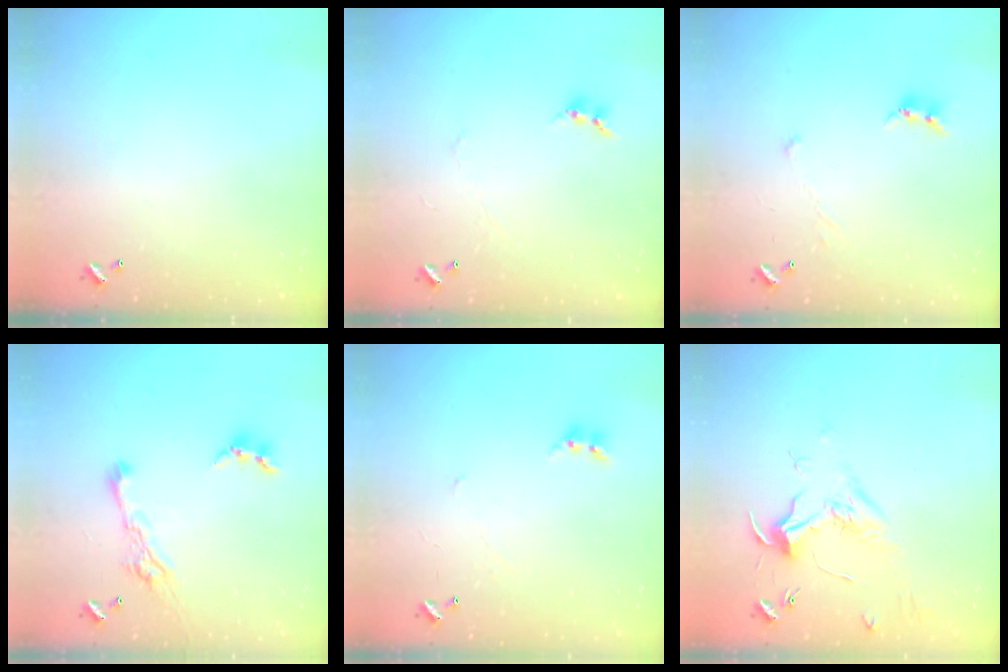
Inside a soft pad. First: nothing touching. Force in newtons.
{"total": 1.5, "press": 1.4, "slide": 0.5}
{"total": 0.6, "press": 0.6, "slide": 0.3}
{"total": 7.0, "press": 6.9, "slide": 1.1}
{"total": 0.9, "press": 0.8, "slide": 0.5}
{"total": 1.8, "press": 1.7, "slide": 0.7}